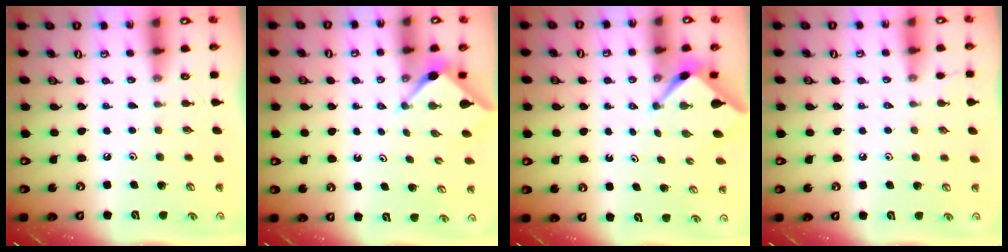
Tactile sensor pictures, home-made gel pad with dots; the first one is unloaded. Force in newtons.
{"total": 3.0, "press": 2.9, "slide": 0.3}
{"total": 2.4, "press": 2.4, "slide": 0.3}
{"total": 1.1, "press": 1.1, "slide": 0.3}